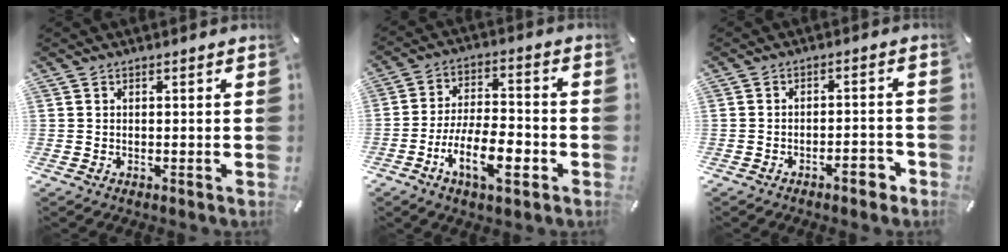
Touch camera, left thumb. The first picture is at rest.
{"total": 13.8, "force": [-6.2, 5.9, 10.9], "torque": [-0.214, 0.016, -0.112]}
{"total": 5.1, "force": [-3.1, 1.9, 3.5], "torque": [-0.052, 0.019, -0.055]}